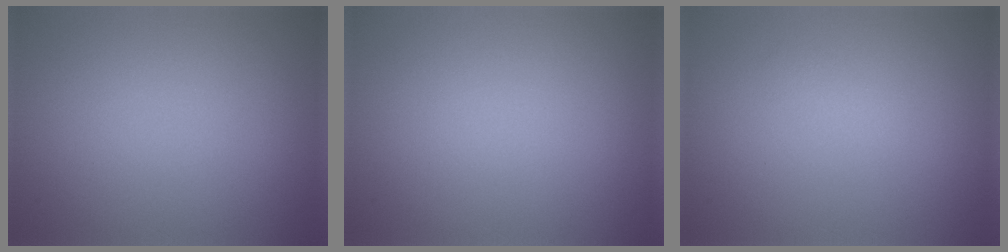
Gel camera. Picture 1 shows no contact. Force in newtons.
{"total": 0.0}
{"total": 0.7, "press": 0.7, "slide": 0.0}